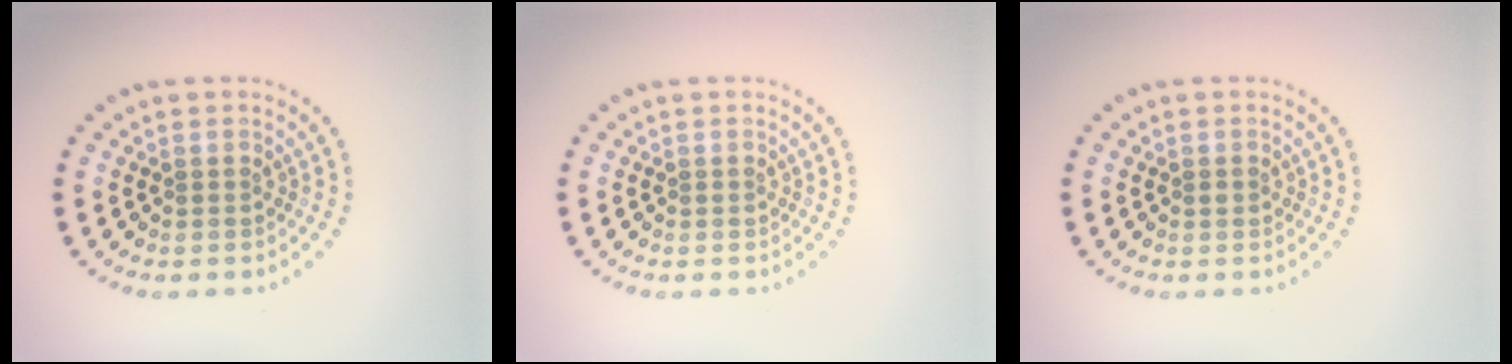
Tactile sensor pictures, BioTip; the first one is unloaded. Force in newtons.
{"total": 0.0}
{"total": 0.5, "press": 0.5, "slide": 0.1}